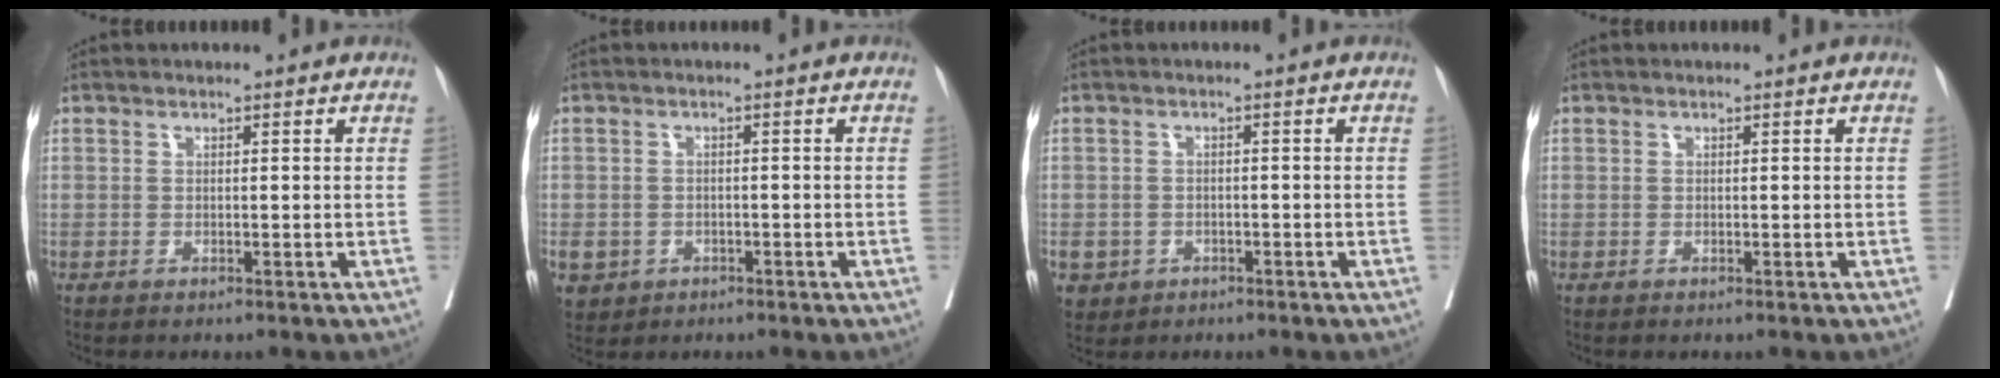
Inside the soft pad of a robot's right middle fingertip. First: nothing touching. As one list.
[{"total": 8.3, "force": [-3.7, 6.9, 2.7], "torque": [-0.079, 0.002, -0.051]}, {"total": 5.9, "force": [-3.0, 4.8, 1.5], "torque": [-0.039, 0.002, -0.043]}, {"total": 0.0}]